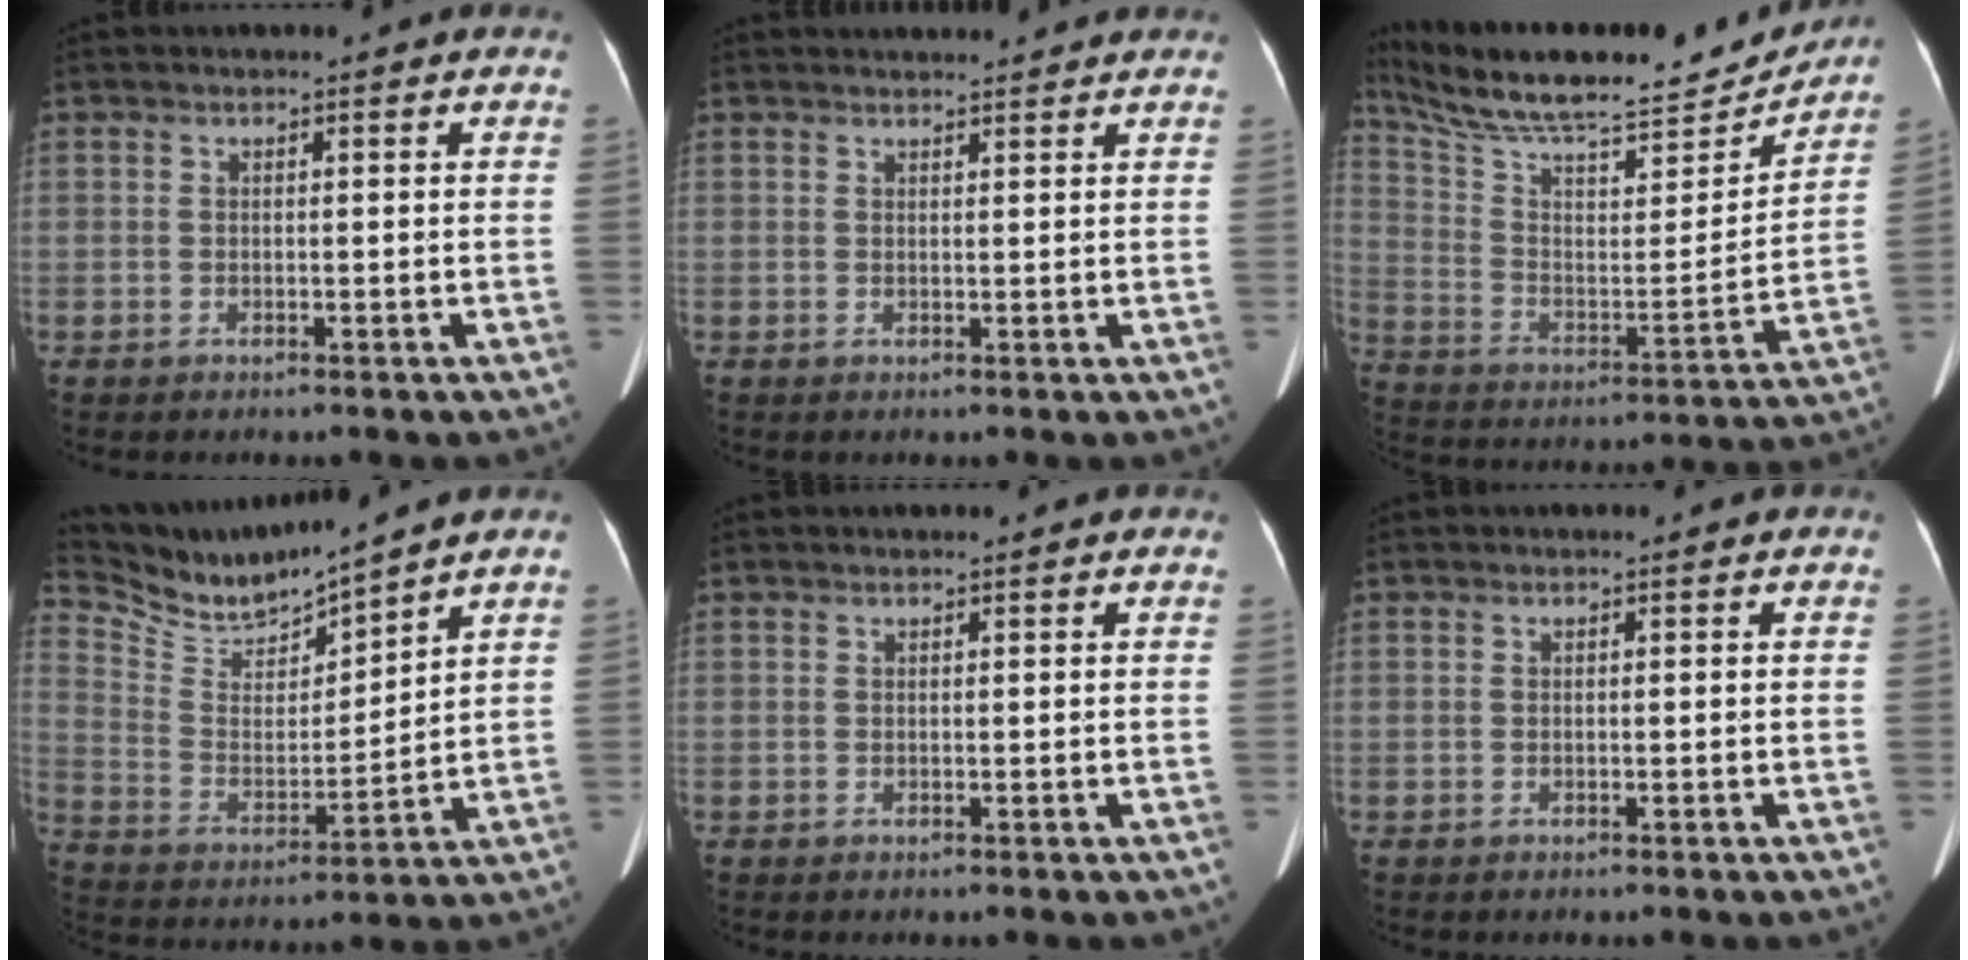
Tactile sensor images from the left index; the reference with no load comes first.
{"total": 5.0, "force": [4.9, 0.4, 1.0], "torque": [-0.015, 0.024, 0.056]}
{"total": 23.9, "force": [21.5, 4.9, 9.3], "torque": [-0.168, -0.003, 0.327]}
{"total": 11.2, "force": [10.9, -0.3, 2.5], "torque": [-0.069, 0.005, 0.225]}
{"total": 1.5, "force": [1.4, 0.2, 0.5], "torque": [-0.013, 0.022, 0.019]}
{"total": 0.0}